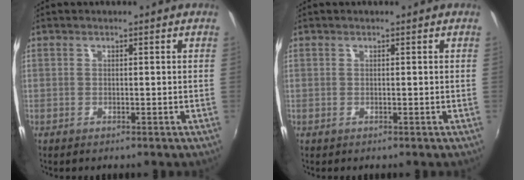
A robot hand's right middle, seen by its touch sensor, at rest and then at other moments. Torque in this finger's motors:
{"motor_torque": [0.17, -0.13, 0.02, 0.01]}